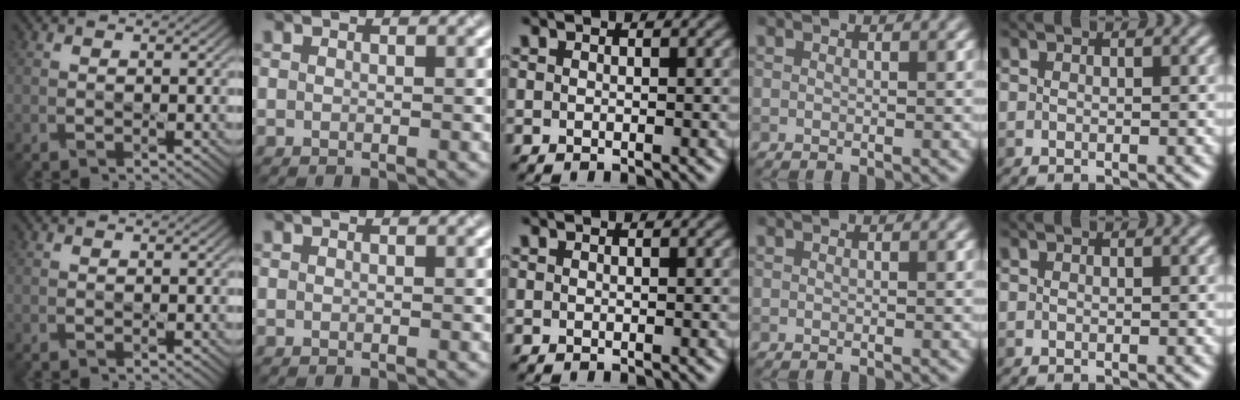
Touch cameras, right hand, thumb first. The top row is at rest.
{}